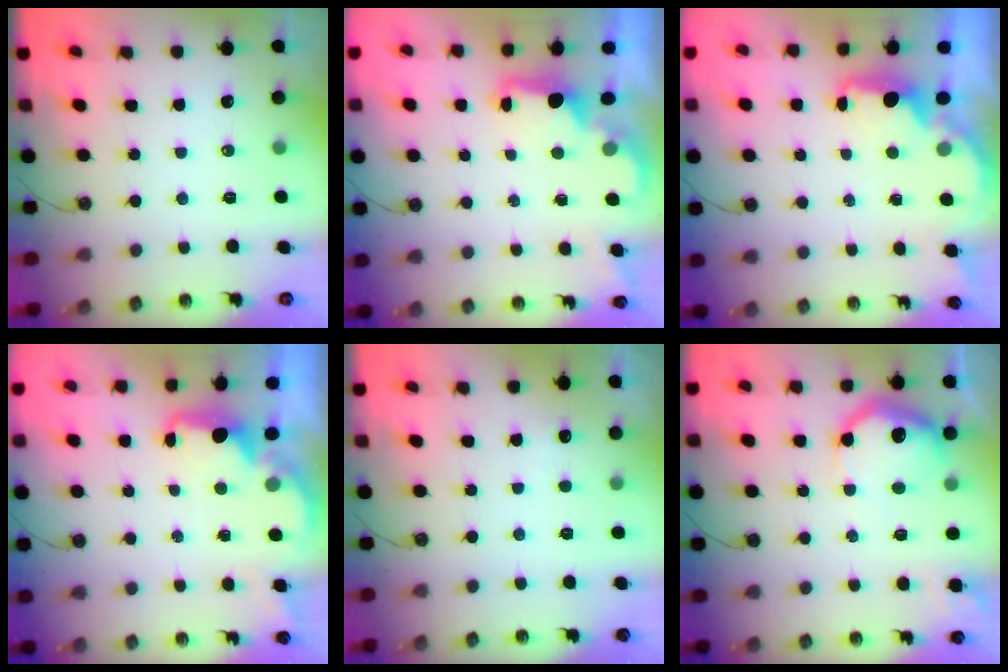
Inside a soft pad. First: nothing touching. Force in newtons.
{"total": 2.2, "press": 2.1, "slide": 0.7}
{"total": 2.2, "press": 2.1, "slide": 0.8}
{"total": 2.0, "press": 1.8, "slide": 0.7}
{"total": 2.1, "press": 1.9, "slide": 0.9}
{"total": 13.9, "press": 13.9, "slide": 0.9}